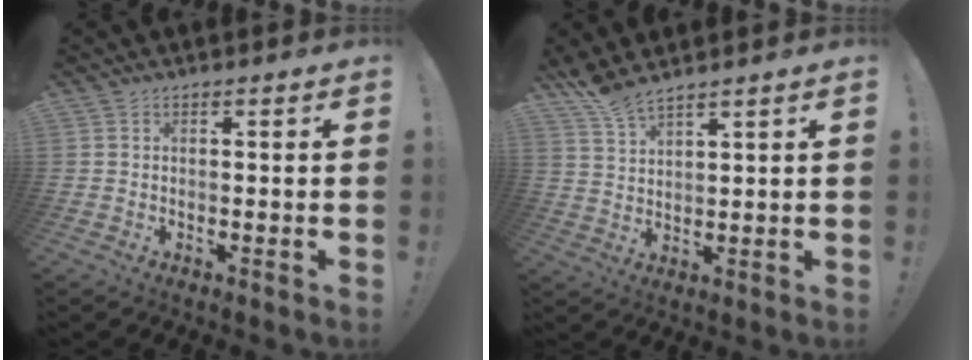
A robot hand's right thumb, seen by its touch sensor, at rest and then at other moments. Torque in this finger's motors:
{"motor_torque": [-0.07, 0.25, 0.26, -0.02, 0.05]}